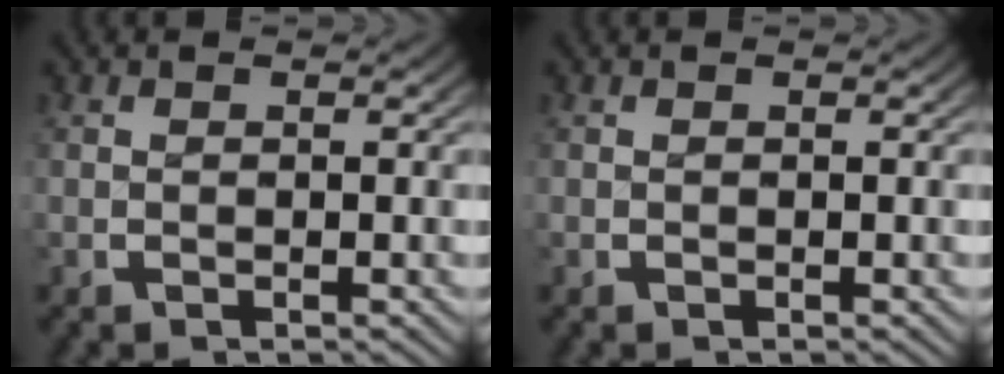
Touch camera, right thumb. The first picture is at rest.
{"total": 0.0}